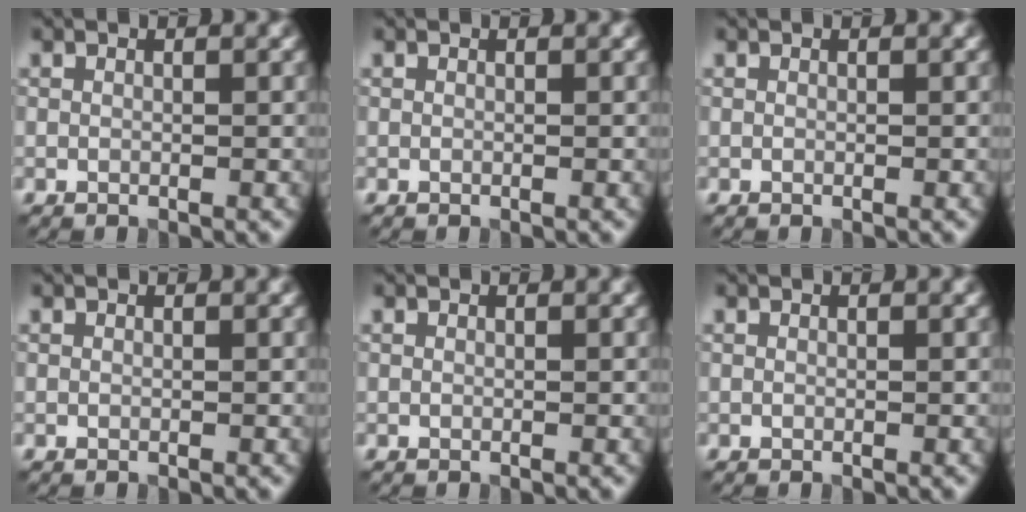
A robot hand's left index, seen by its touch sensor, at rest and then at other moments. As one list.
[{"total": 0.0}, {"total": 0.0}, {"total": 0.0}, {"total": 0.0}, {"total": 0.0}]